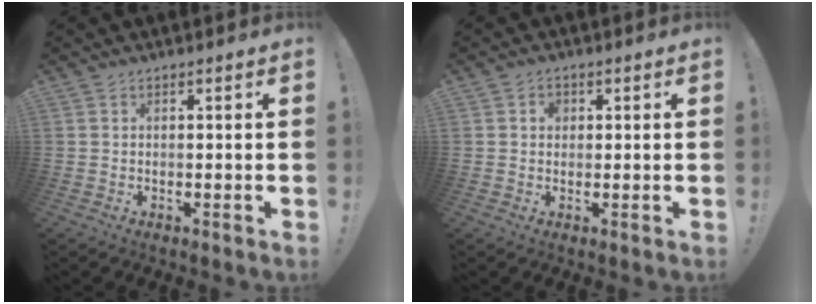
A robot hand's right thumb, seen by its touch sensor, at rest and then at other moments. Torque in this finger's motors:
{"motor_torque": [0.40, 0.76, 0.50, -0.33, 0.04]}